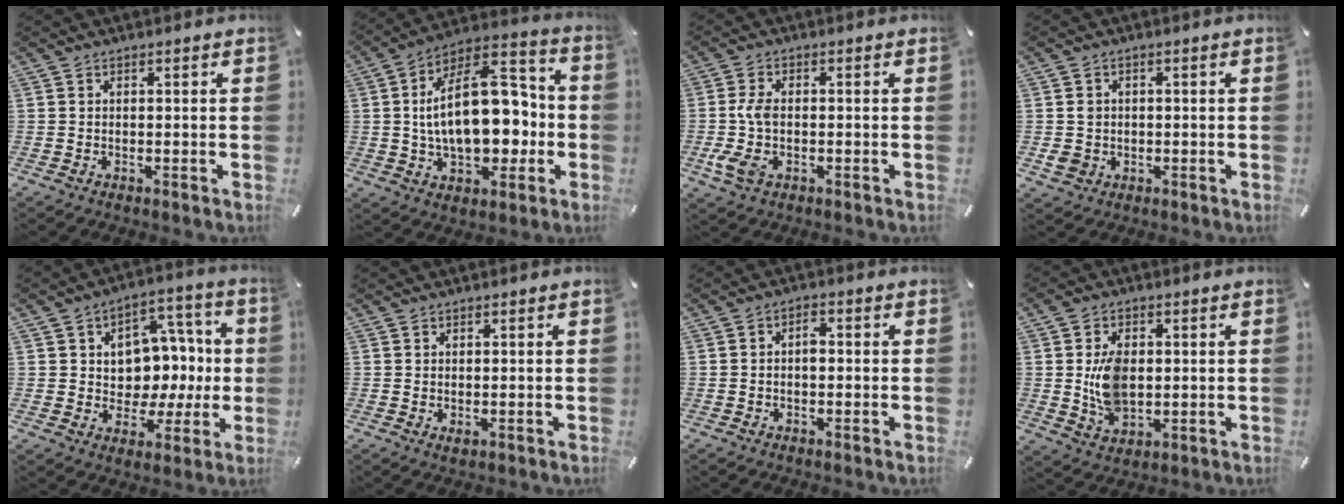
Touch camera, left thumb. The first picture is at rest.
{"total": 22.2, "force": [0.3, 13.3, 17.8], "torque": [-0.294, 0.003, 0.007]}
{"total": 6.2, "force": [-1.2, 3.7, 4.8], "torque": [-0.116, 0.000, -0.025]}
{"total": 3.3, "force": [-0.3, 3.2, 0.9], "torque": [-0.017, -0.002, -0.008]}
{"total": 10.6, "force": [0.7, 9.9, 3.8], "torque": [-0.039, -0.018, 0.019]}
{"total": 0.7, "force": [0.2, 0.5, 0.5], "torque": [-0.010, 0.002, 0.003]}
{"total": 2.5, "force": [-0.1, 1.6, 2.0], "torque": [-0.032, 0.005, -0.006]}
{"total": 9.7, "force": [0.6, 6.8, 6.8], "torque": [-0.134, 0.003, 0.014]}